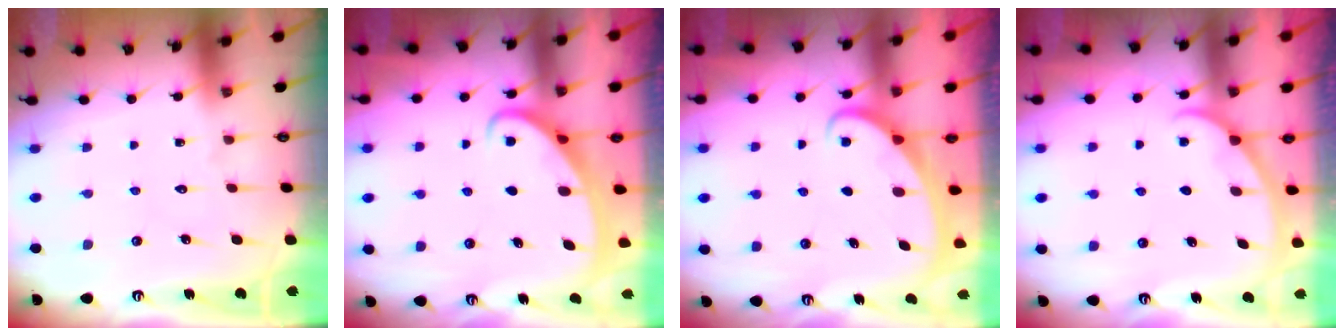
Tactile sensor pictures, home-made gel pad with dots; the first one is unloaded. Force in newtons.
{"total": 2.4, "press": 2.4, "slide": 0.4}
{"total": 2.1, "press": 2.1, "slide": 0.1}
{"total": 2.3, "press": 2.3, "slide": 0.2}